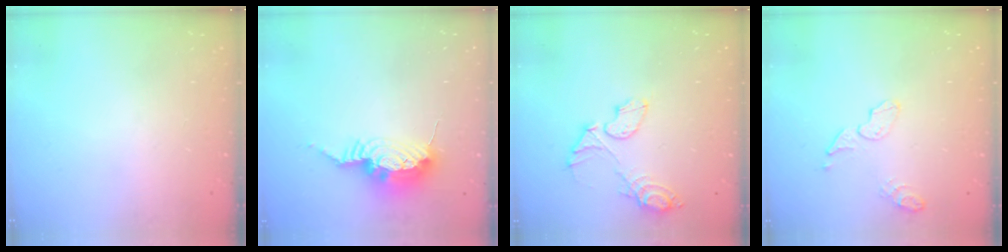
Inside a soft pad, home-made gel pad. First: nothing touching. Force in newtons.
{"total": 11.3, "press": 11.2, "slide": 0.7}
{"total": 10.0, "press": 9.9, "slide": 0.7}
{"total": 5.6, "press": 5.6, "slide": 0.4}